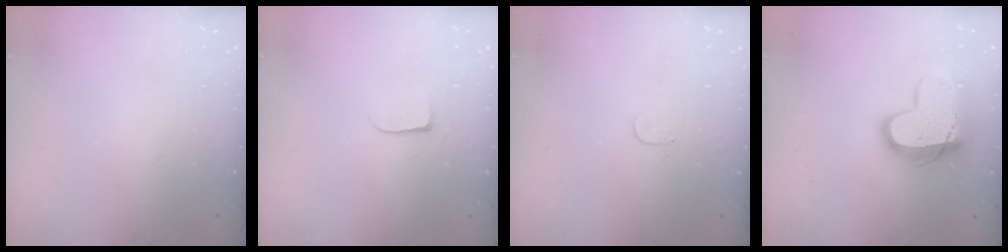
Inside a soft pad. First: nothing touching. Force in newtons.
{"total": 3.8, "press": 3.8, "slide": 0.5}
{"total": 3.4, "press": 3.4, "slide": 0.2}
{"total": 15.3, "press": 15.2, "slide": 1.2}